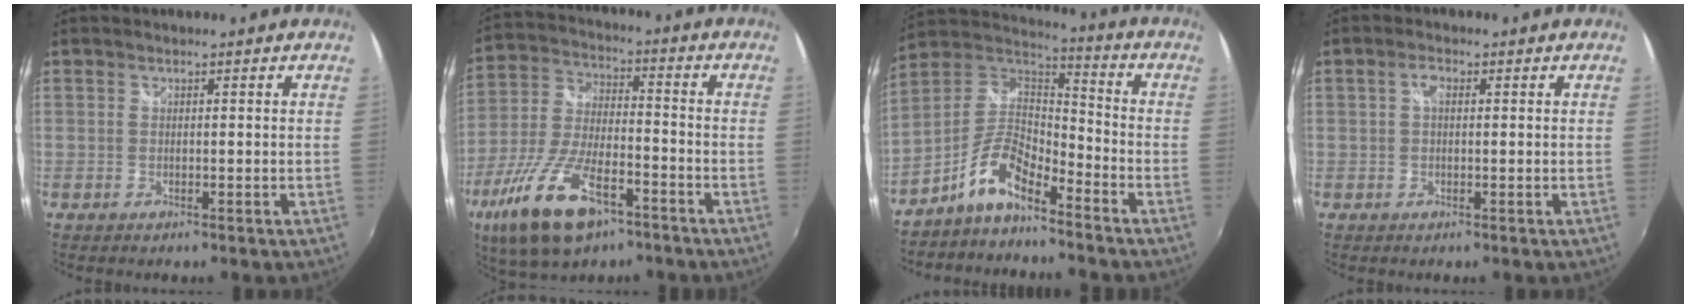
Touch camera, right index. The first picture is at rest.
{"total": 18.6, "force": [-10.6, 7.5, 13.4], "torque": [-0.286, -0.037, -0.193]}
{"total": 9.9, "force": [-6.9, 3.3, 6.3], "torque": [-0.148, 0.023, -0.139]}
{"total": 1.9, "force": [0.3, 1.0, 1.6], "torque": [-0.030, 0.006, 0.003]}